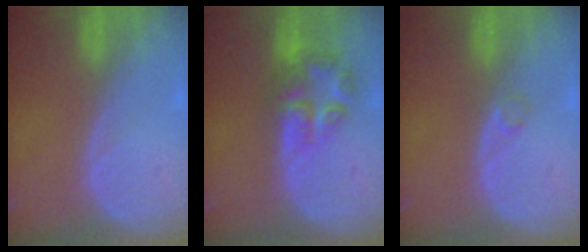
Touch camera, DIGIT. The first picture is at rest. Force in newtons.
{"total": 6.9, "press": 6.5, "slide": 2.2}
{"total": 1.2, "press": 1.2, "slide": 0.1}